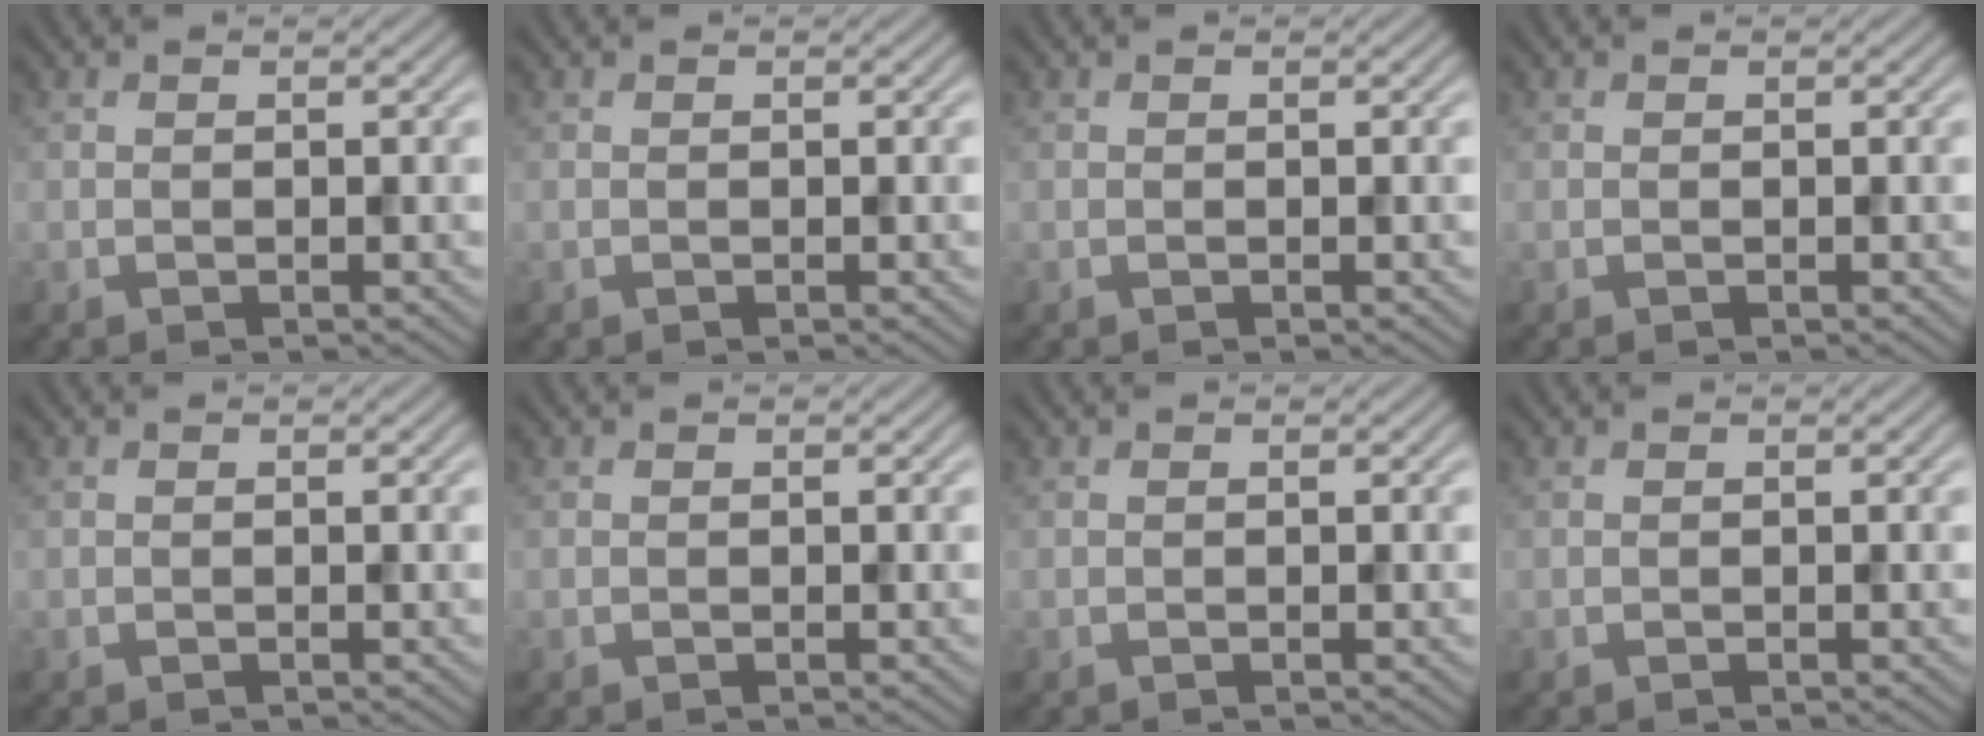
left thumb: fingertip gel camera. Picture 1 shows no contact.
{"total": 0.0}
{"total": 0.0}
{"total": 0.0}
{"total": 0.0}
{"total": 0.0}
{"total": 0.0}
{"total": 0.0}